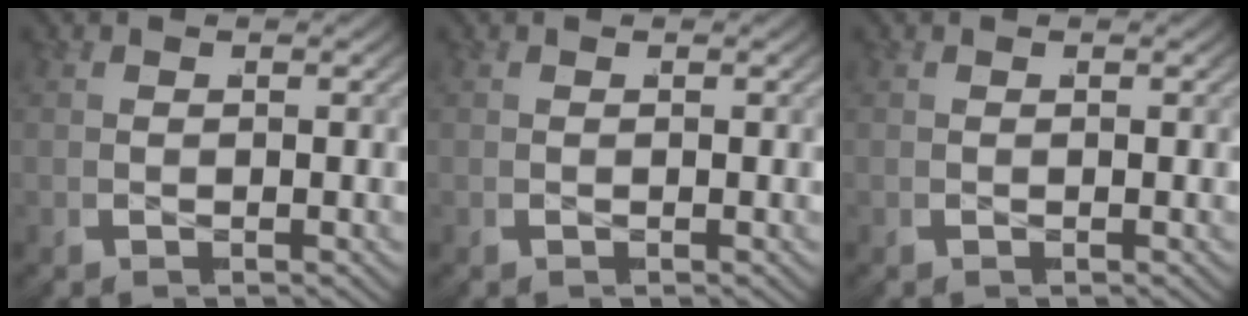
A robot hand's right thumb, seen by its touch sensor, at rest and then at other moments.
{"total": 0.0}
{"total": 0.0}